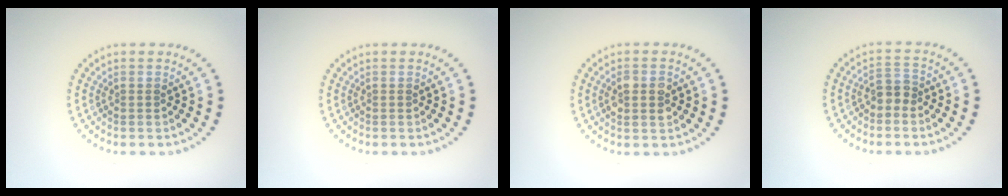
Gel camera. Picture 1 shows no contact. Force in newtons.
{"total": 0.0}
{"total": 2.2, "press": 2.2, "slide": 0.3}
{"total": 1.8, "press": 1.5, "slide": 1.0}